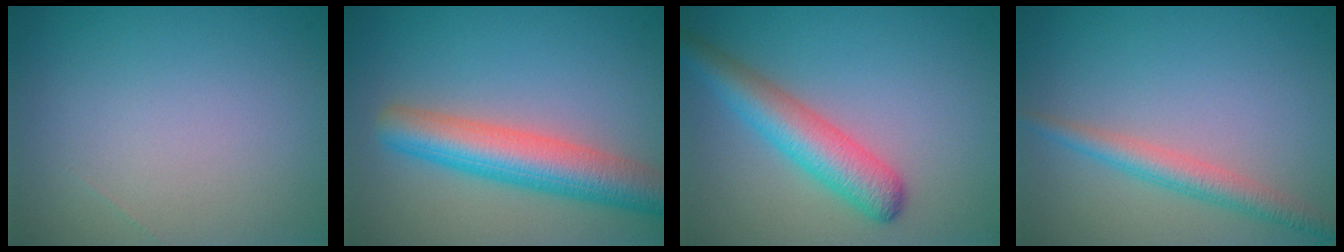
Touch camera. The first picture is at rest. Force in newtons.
{"total": 6.6, "press": 6.6, "slide": 0.2}
{"total": 4.8, "press": 4.8, "slide": 0.2}
{"total": 2.8, "press": 2.8, "slide": 0.1}